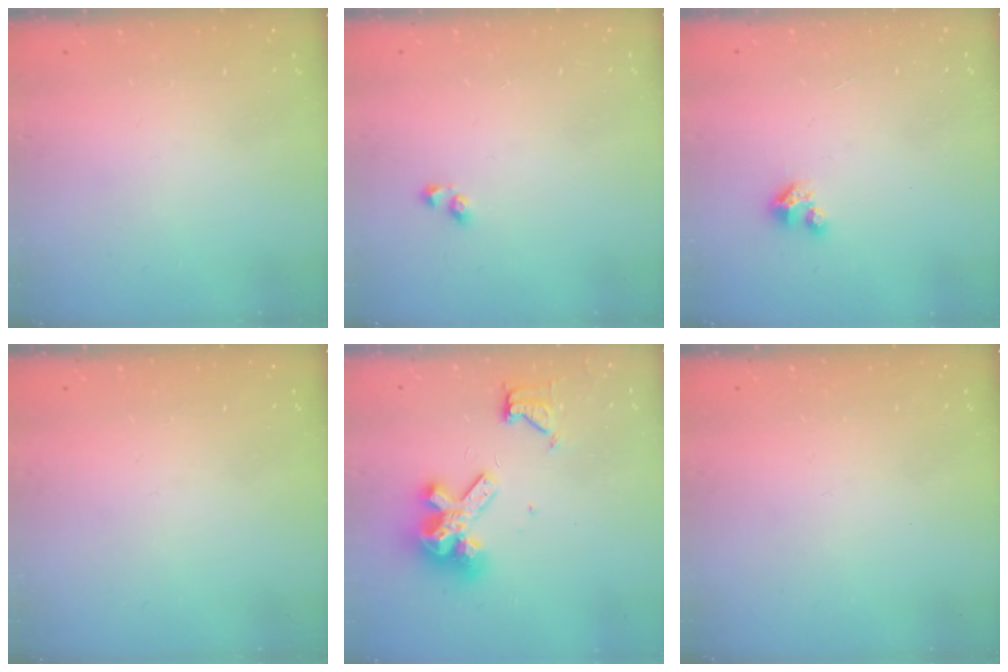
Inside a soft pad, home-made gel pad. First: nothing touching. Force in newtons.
{"total": 2.0, "press": 1.7, "slide": 1.0}
{"total": 2.5, "press": 2.5, "slide": 0.3}
{"total": 0.0}
{"total": 11.6, "press": 11.5, "slide": 1.6}
{"total": 0.0}